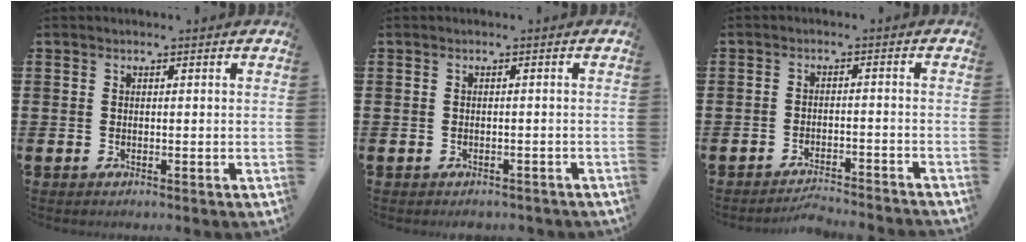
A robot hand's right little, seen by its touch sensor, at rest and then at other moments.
{"total": 0.5, "force": [-0.5, 0.2, 0.1], "torque": [-0.004, -0.001, -0.010]}
{"total": 2.6, "force": [-2.6, -0.2, 0.2], "torque": [-0.006, 0.002, -0.055]}